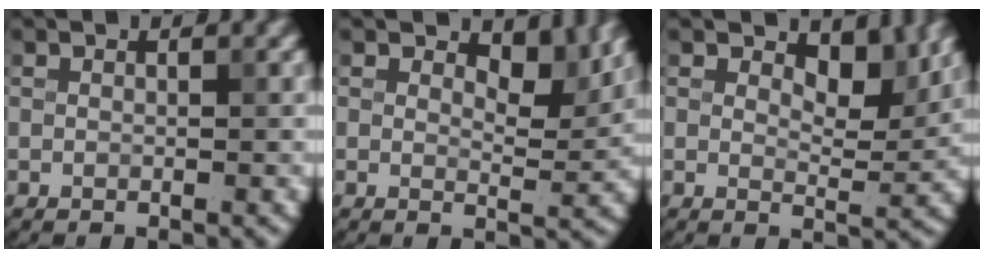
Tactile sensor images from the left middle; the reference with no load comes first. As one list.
[{"total": 3.5, "force": [2.3, 1.5, 2.3], "torque": [-0.034, -0.006, 0.029]}, {"total": 4.0, "force": [2.4, 1.8, 2.6], "torque": [-0.039, -0.008, 0.031]}]